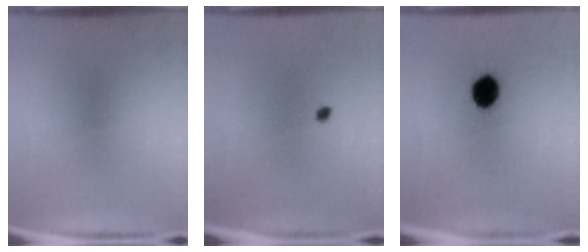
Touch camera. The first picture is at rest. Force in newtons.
{"total": 0.8}
{"total": 8.1}